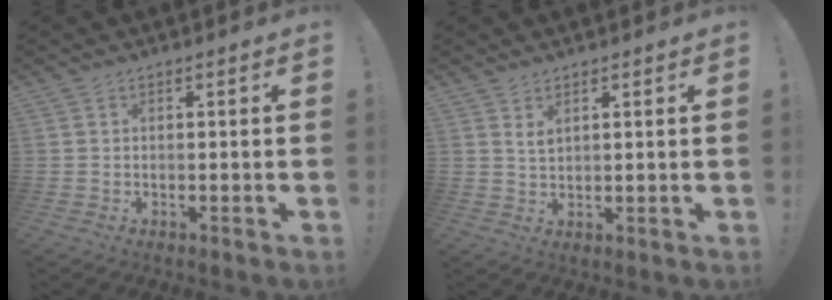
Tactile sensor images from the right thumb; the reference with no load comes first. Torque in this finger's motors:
{"motor_torque": [-0.16, 0.21, 0.22, 0.03, 0.05]}